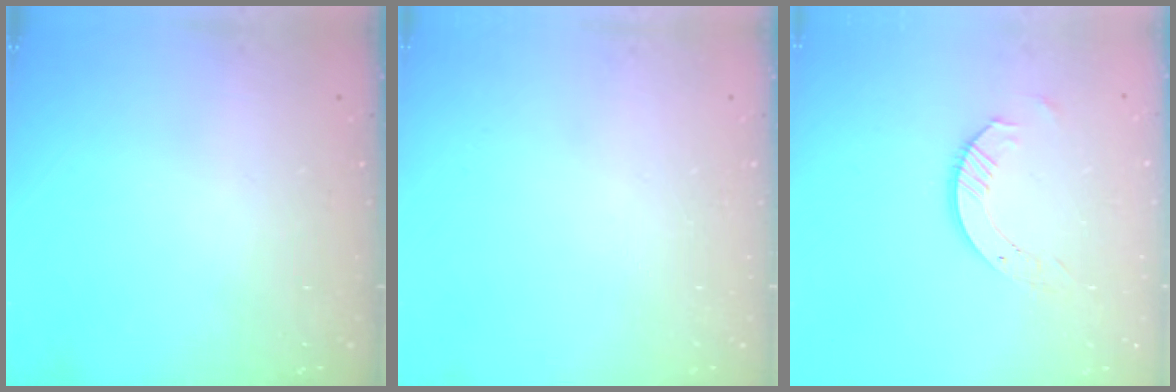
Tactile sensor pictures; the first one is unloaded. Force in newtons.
{"total": 0.0}
{"total": 7.6, "press": 7.5, "slide": 0.5}